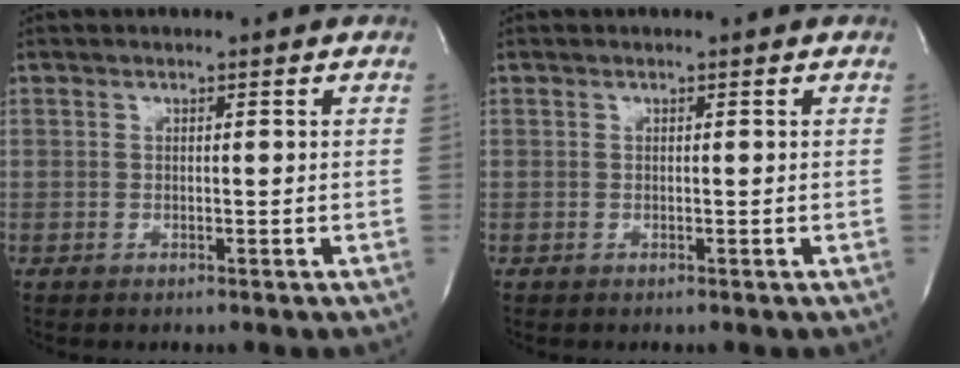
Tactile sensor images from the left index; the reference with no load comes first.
{"total": 0.0}